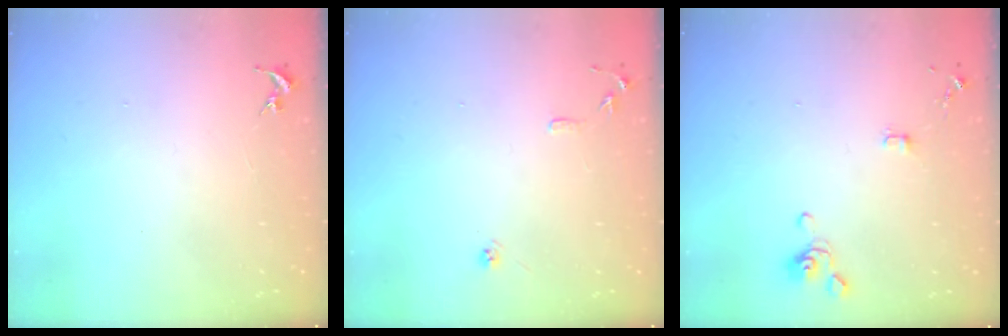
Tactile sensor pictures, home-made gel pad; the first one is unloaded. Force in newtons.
{"total": 7.9, "press": 7.9, "slide": 0.8}
{"total": 4.1, "press": 4.0, "slide": 0.7}